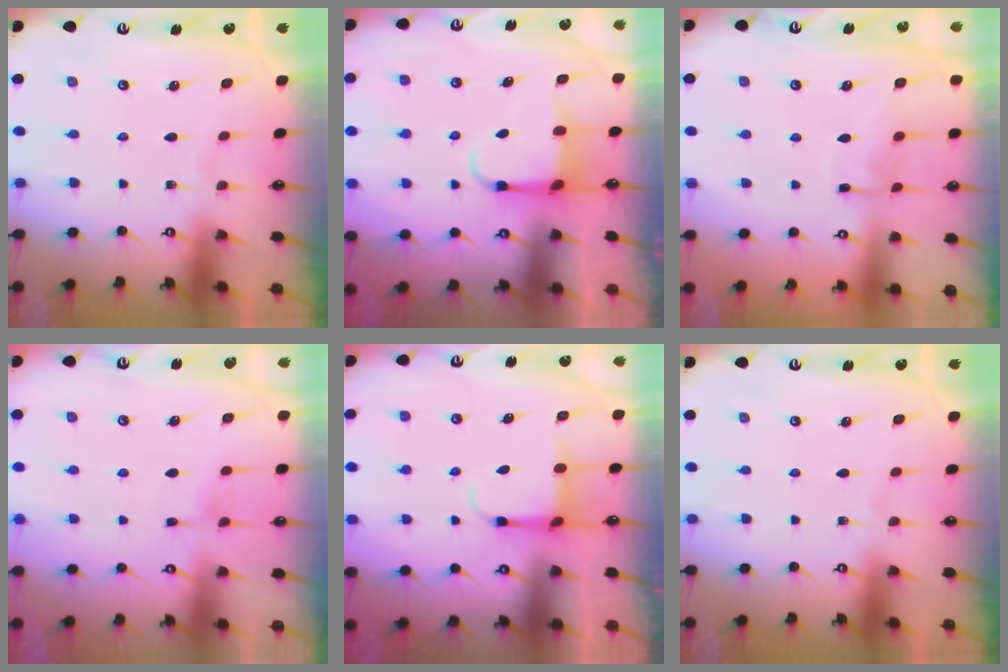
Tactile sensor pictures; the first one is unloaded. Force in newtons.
{"total": 3.9, "press": 3.8, "slide": 0.9}
{"total": 6.7, "press": 6.7, "slide": 0.5}
{"total": 4.3, "press": 4.3, "slide": 0.5}
{"total": 3.9, "press": 3.7, "slide": 1.2}
{"total": 0.0}